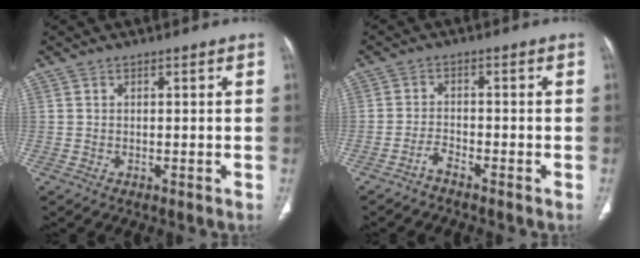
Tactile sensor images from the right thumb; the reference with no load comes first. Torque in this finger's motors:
{"motor_torque": [-0.49, 0.18, -0.24, 0.37, 0.00]}